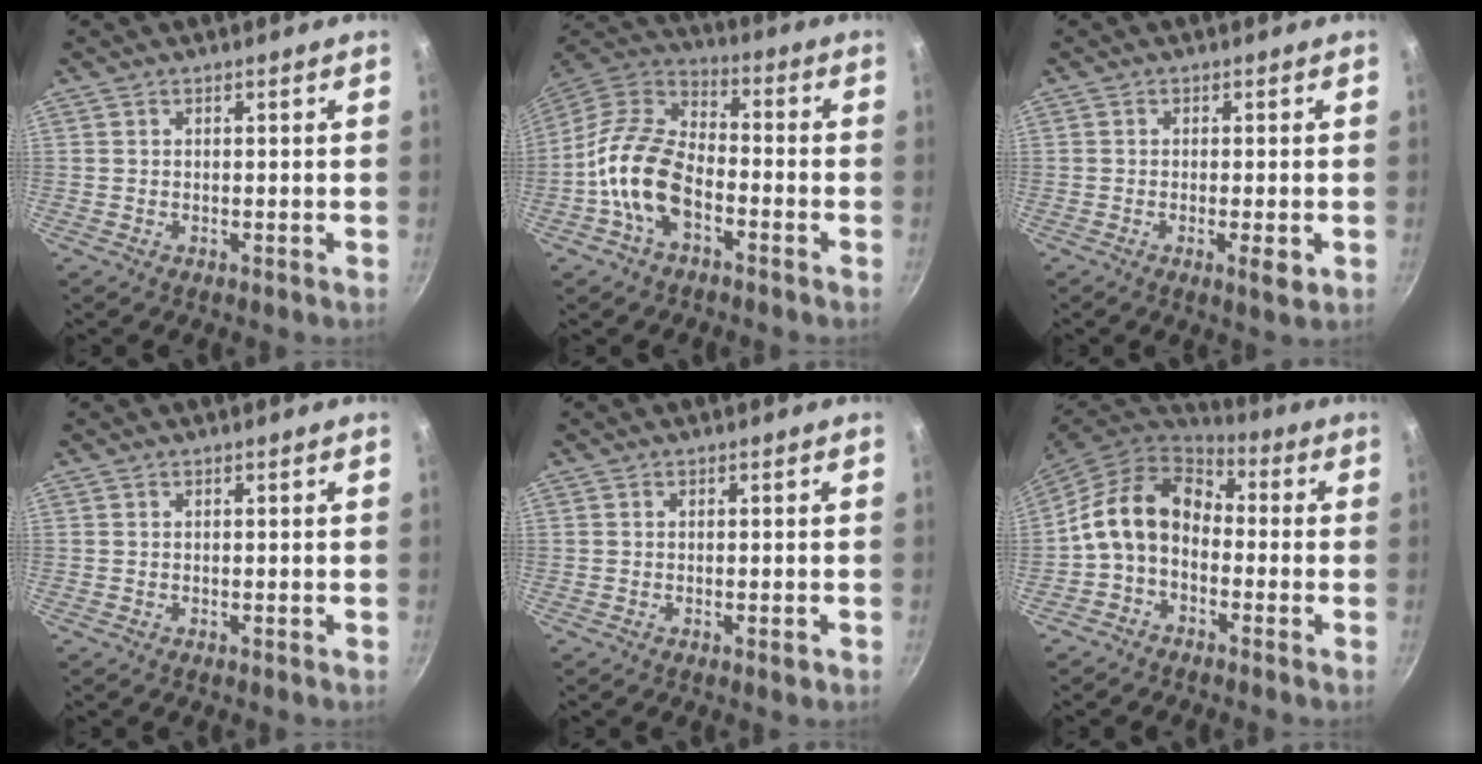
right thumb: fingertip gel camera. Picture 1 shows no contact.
{"total": 14.0, "force": [-5.0, 8.4, 10.0], "torque": [-0.163, 0.049, -0.112]}
{"total": 3.5, "force": [-1.1, 0.7, 3.2], "torque": [-0.061, -0.004, -0.019]}
{"total": 0.0}
{"total": 1.2, "force": [-0.5, 0.3, 1.0], "torque": [-0.018, 0.000, -0.009]}
{"total": 12.8, "force": [-1.3, 9.4, 8.6], "torque": [-0.139, 0.046, -0.045]}